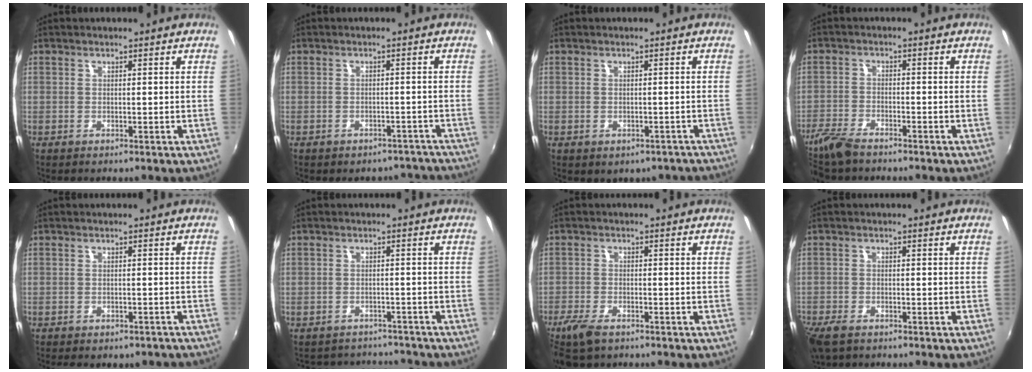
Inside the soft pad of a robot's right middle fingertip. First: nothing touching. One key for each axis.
{"total": 8.4, "fx": -7.3, "fy": 3.8, "fz": 1.6, "tx": -0.029, "ty": 0.011, "tz": -0.074}
{"total": 4.6, "fx": -3.2, "fy": 2.9, "fz": 1.6, "tx": -0.028, "ty": 0.000, "tz": -0.025}
{"total": 6.4, "fx": -5.5, "fy": 1.7, "fz": 3.0, "tx": -0.080, "ty": -0.017, "tz": -0.110}
{"total": 6.6, "fx": -5.5, "fy": 2.7, "fz": 2.5, "tx": -0.054, "ty": -0.015, "tz": -0.062}
{"total": 7.5, "fx": -6.5, "fy": 3.6, "fz": 0.8, "tx": -0.024, "ty": 0.027, "tz": -0.089}
{"total": 5.8, "fx": -4.3, "fy": 2.2, "fz": 3.3, "tx": -0.091, "ty": -0.017, "tz": -0.085}
{"total": 5.8, "fx": -4.3, "fy": 2.4, "fz": 3.1, "tx": -0.084, "ty": -0.023, "tz": -0.085}